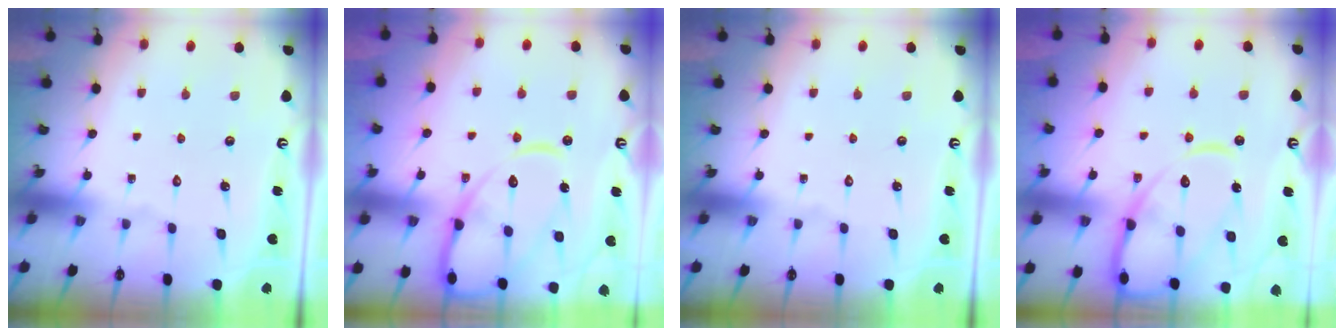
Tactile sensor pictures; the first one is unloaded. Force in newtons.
{"total": 14.7, "press": 14.7, "slide": 1.4}
{"total": 0.0}
{"total": 14.7, "press": 14.7, "slide": 1.4}